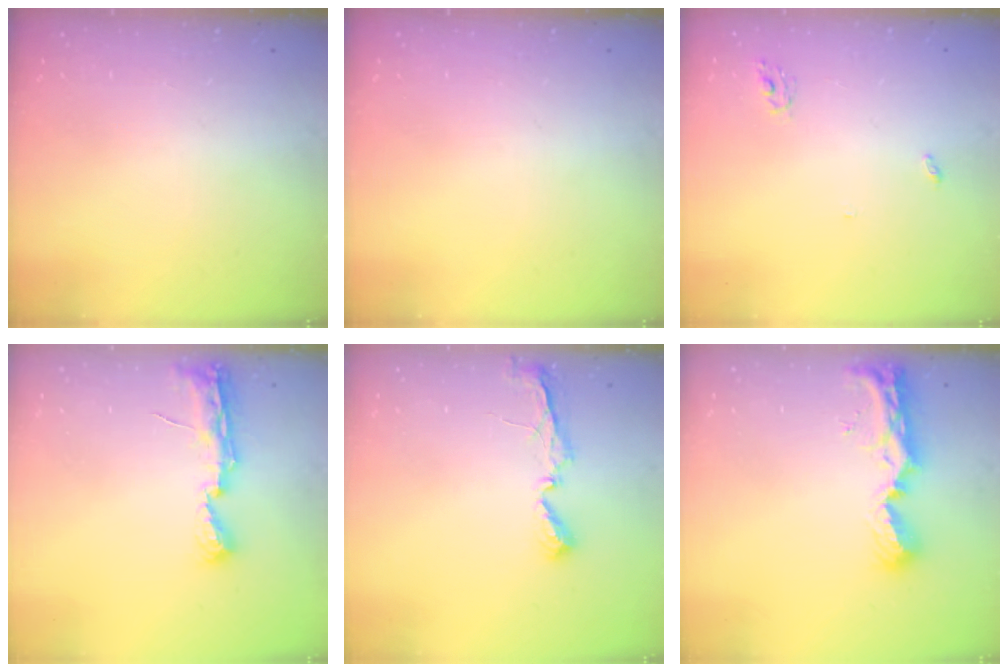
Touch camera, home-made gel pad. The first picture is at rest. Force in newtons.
{"total": 0.0}
{"total": 2.8, "press": 2.8, "slide": 0.2}
{"total": 7.6, "press": 7.5, "slide": 0.6}
{"total": 5.8, "press": 5.8, "slide": 0.3}
{"total": 8.6, "press": 8.5, "slide": 1.0}